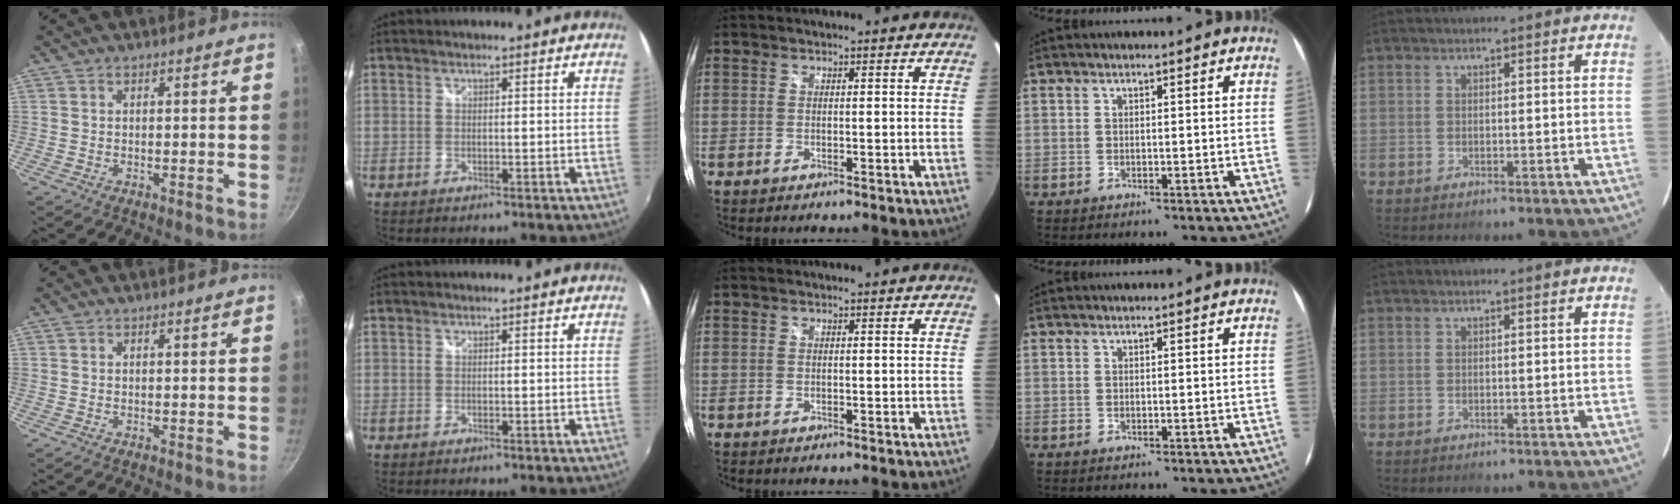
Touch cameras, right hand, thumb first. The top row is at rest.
{}